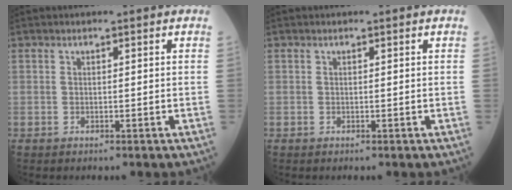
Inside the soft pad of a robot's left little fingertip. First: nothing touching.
{"total": 0.0}